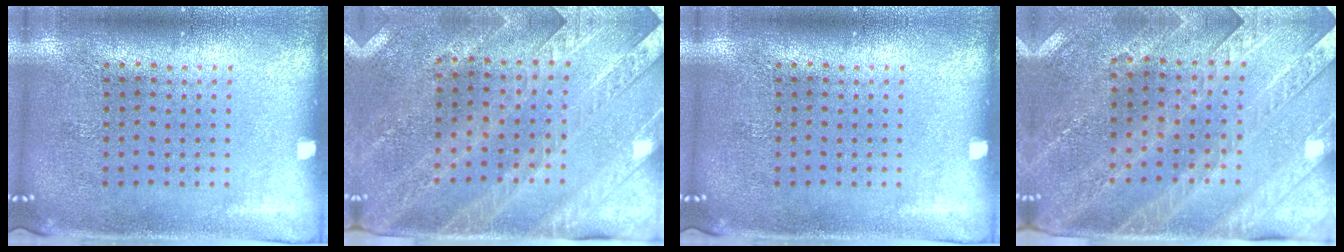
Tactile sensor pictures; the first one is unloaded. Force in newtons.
{"total": 2.6, "press": 2.4, "slide": 1.2}
{"total": 0.0}
{"total": 2.9, "press": 2.7, "slide": 1.1}